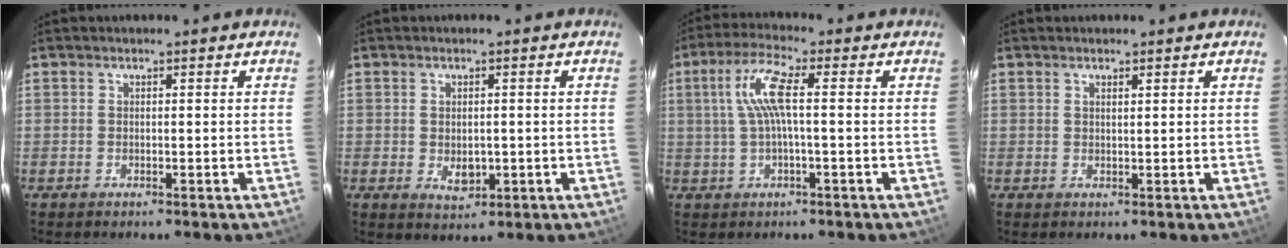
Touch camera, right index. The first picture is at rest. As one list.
[{"total": 3.7, "force": [-0.5, 2.7, 2.6], "torque": [-0.042, -0.004, -0.003]}, {"total": 7.2, "force": [0.6, 1.0, 7.1], "torque": [-0.142, 0.010, 0.016]}, {"total": 0.8, "force": [0.6, 0.1, 0.5], "torque": [-0.008, 0.001, 0.011]}]